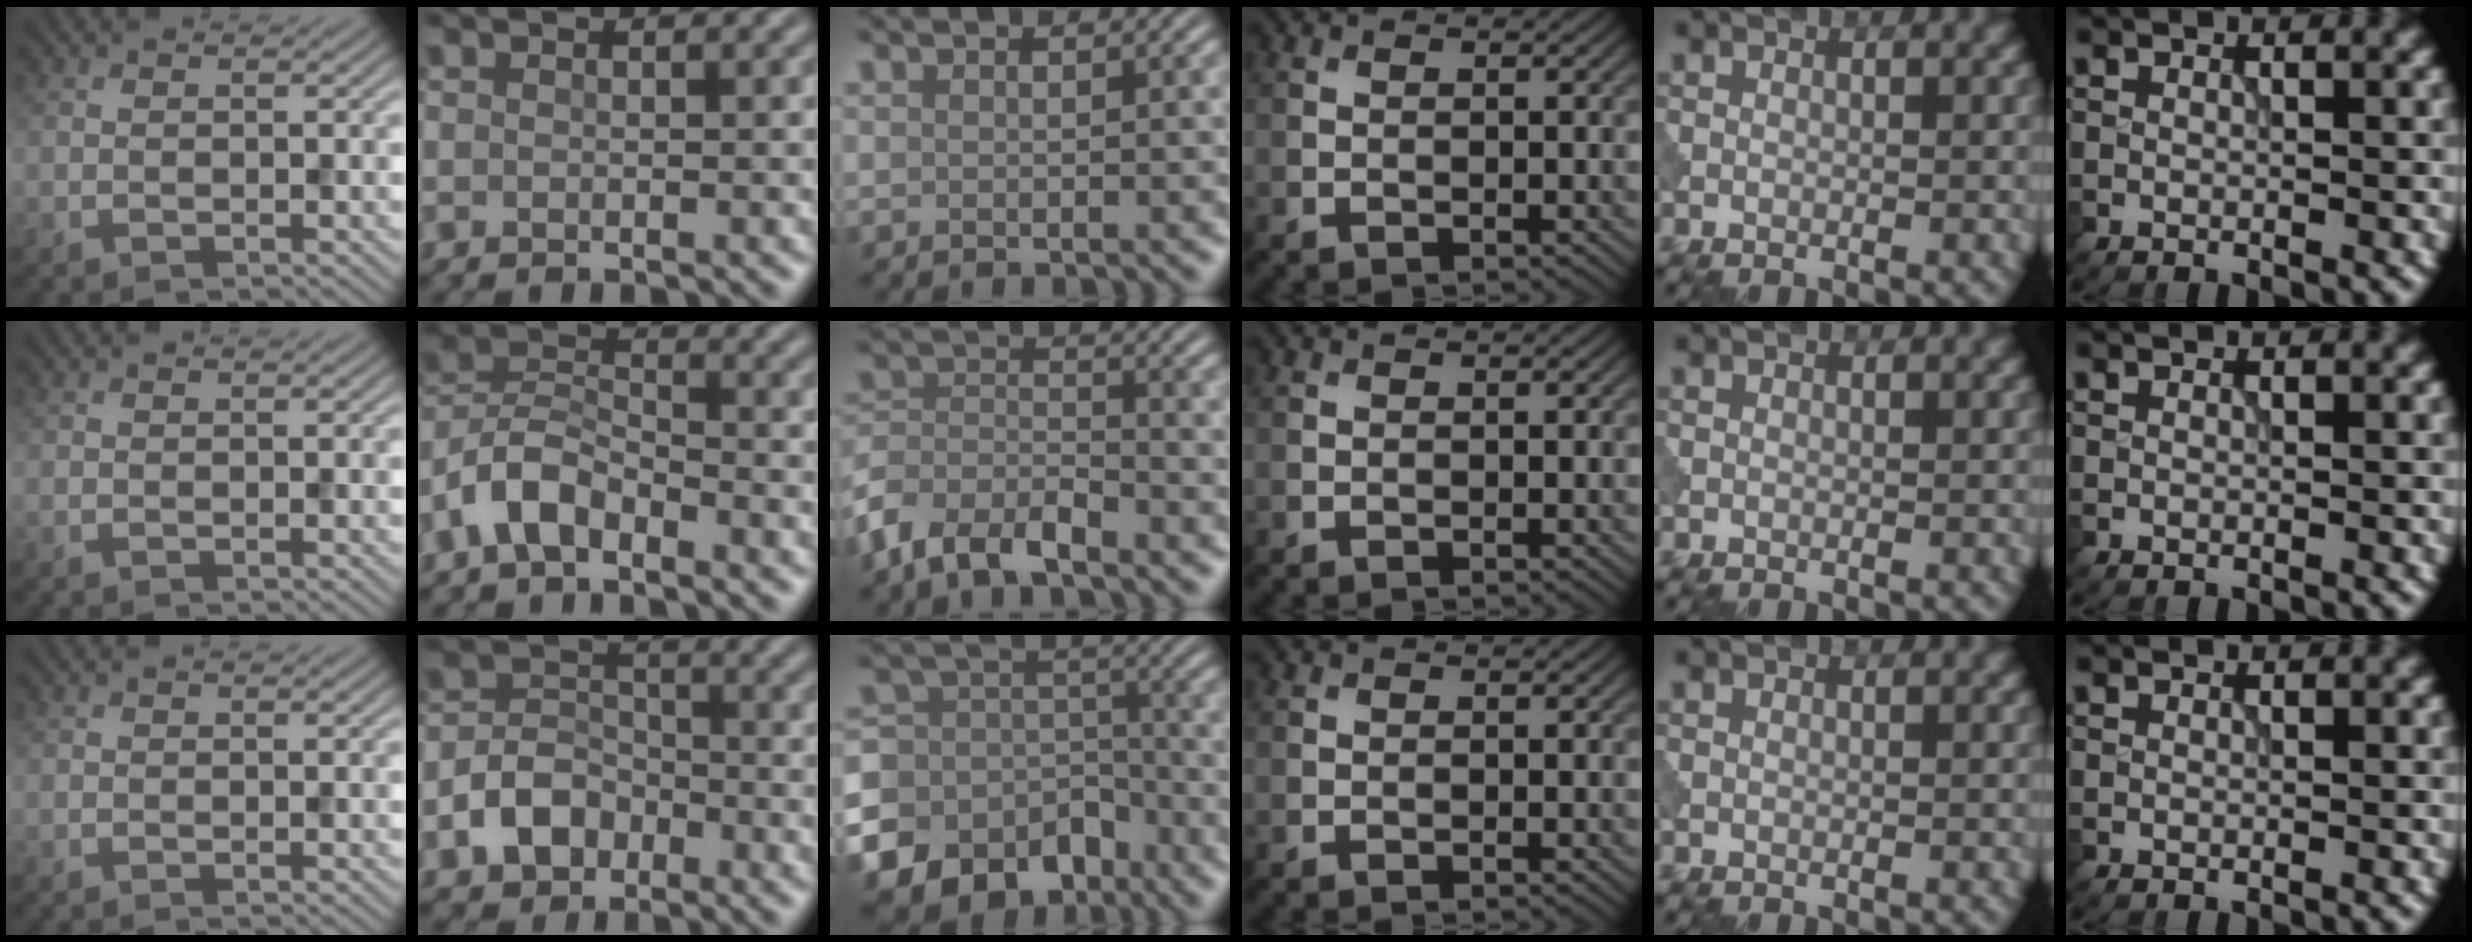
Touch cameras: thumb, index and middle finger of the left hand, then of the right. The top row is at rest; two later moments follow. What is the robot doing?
{"motion": "extract", "object": "peg toy"}